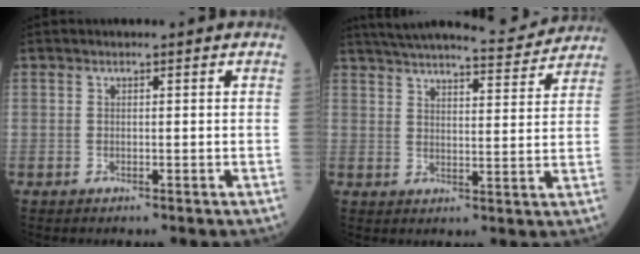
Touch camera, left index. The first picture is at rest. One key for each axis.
{"total": 15.8, "fx": 14.8, "fy": 1.3, "fz": 5.3, "tx": -0.087, "ty": 0.000, "tz": 0.203}